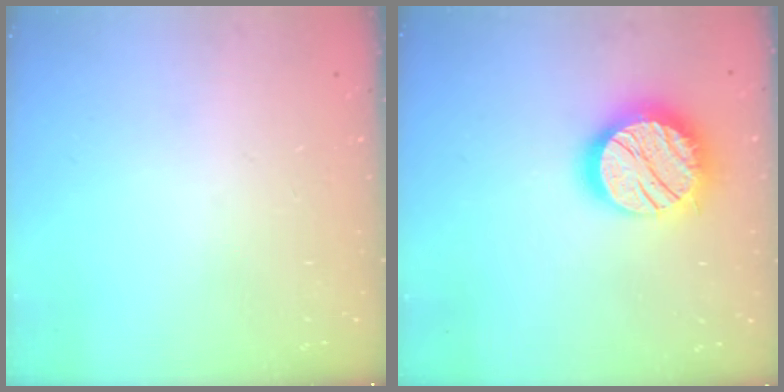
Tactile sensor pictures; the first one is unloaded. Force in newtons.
{"total": 19.9, "press": 19.9, "slide": 1.3}